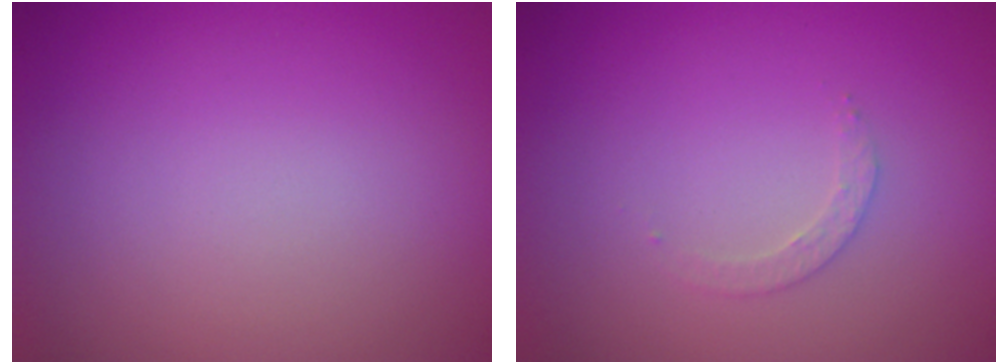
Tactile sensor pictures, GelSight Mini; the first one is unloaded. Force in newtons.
{"total": 1.2, "press": 1.2, "slide": 0.3}